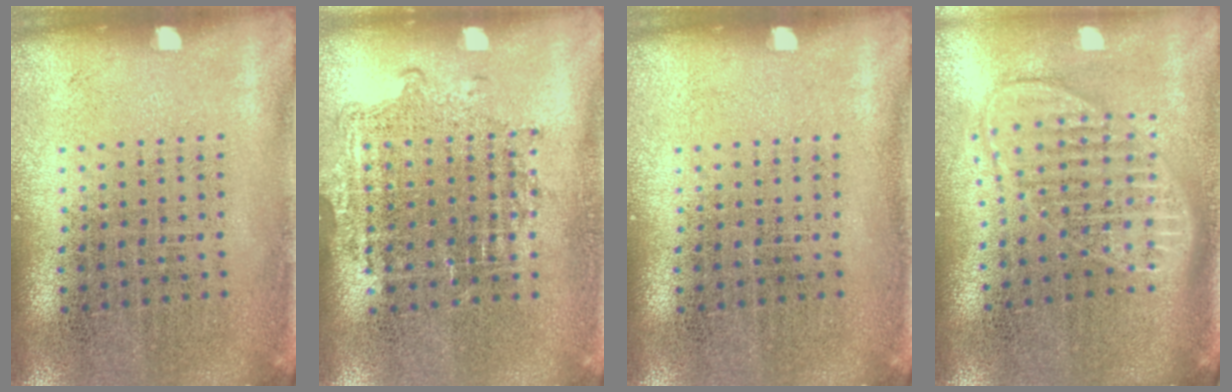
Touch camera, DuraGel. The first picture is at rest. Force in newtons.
{"total": 1.1, "press": 1.0, "slide": 0.4}
{"total": 0.0}
{"total": 1.9, "press": 1.6, "slide": 1.1}